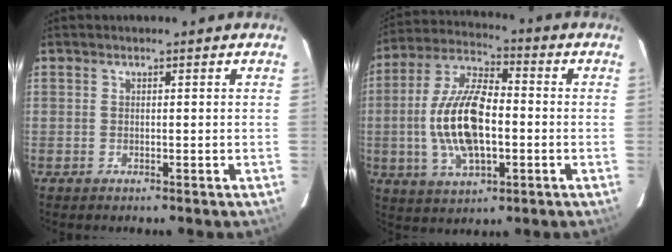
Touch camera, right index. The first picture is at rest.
{"total": 15.6, "force": [-2.1, 7.0, 13.8], "torque": [-0.285, 0.006, -0.037]}